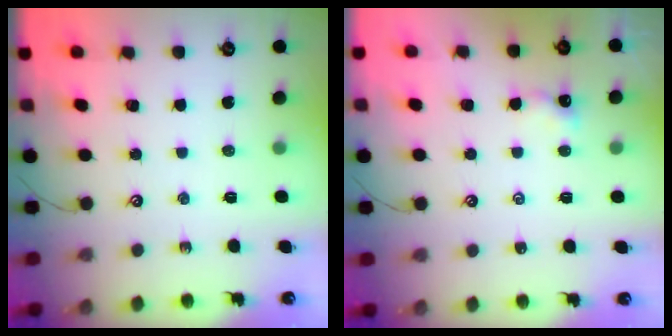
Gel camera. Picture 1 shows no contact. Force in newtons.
{"total": 0.0}